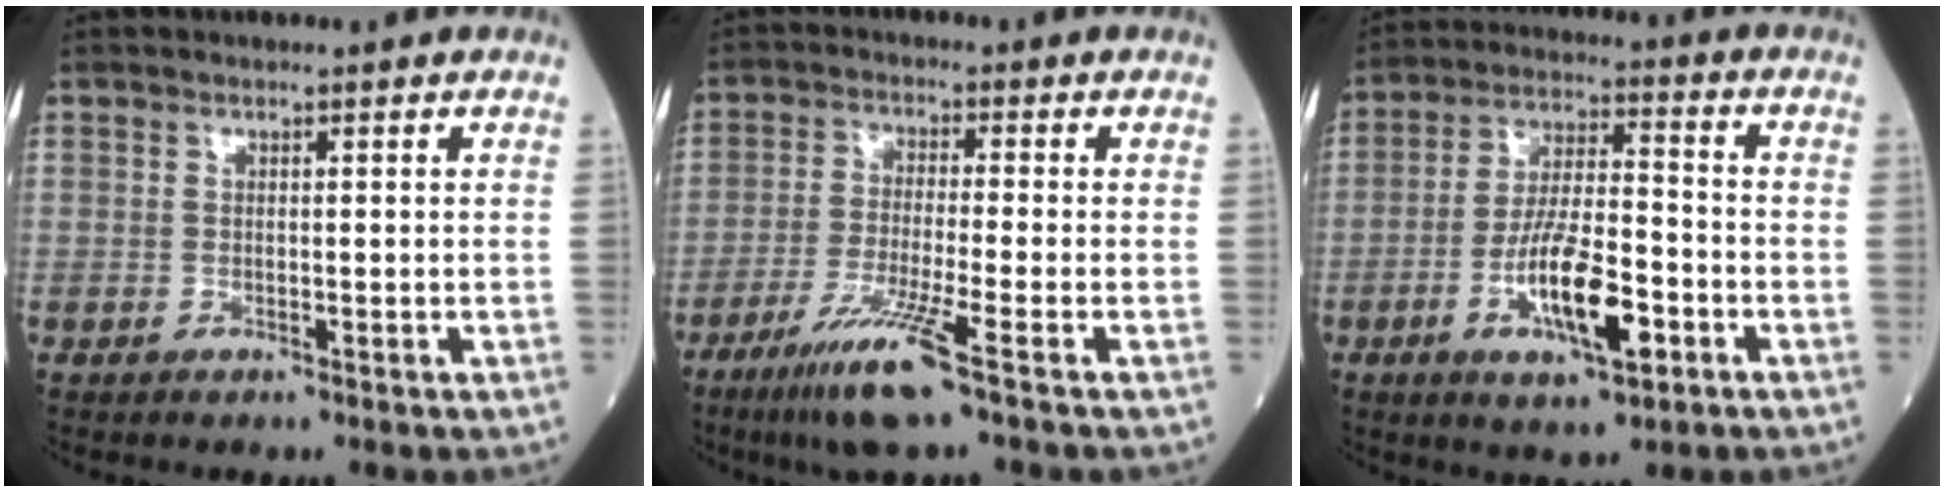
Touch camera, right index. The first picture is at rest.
{"total": 8.6, "force": [-5.0, -0.7, 7.0], "torque": [-0.140, -0.028, -0.096]}
{"total": 12.2, "force": [-4.6, 3.1, 10.9], "torque": [-0.205, -0.004, -0.079]}